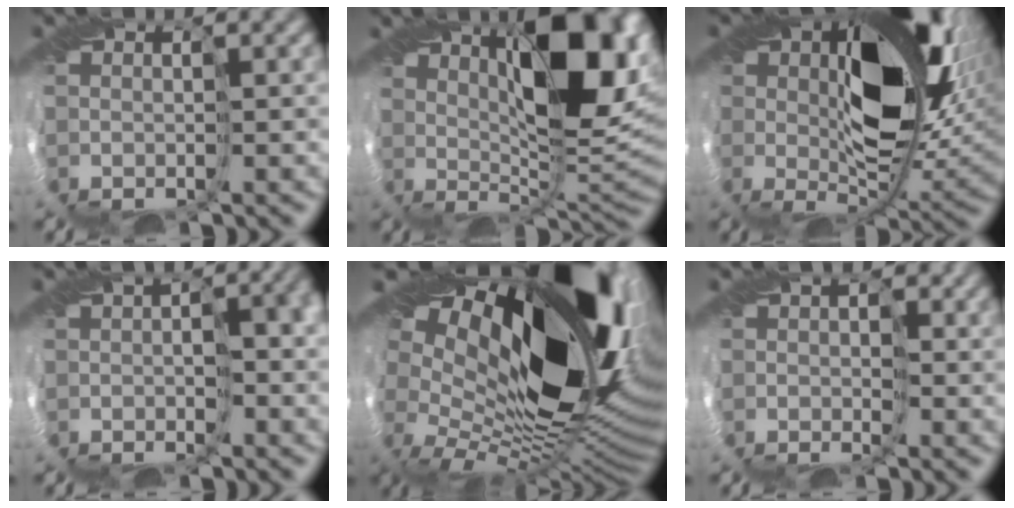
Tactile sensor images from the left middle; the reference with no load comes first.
{"total": 12.3, "force": [3.3, 4.4, 11.0], "torque": [-0.156, 0.003, 0.048]}
{"total": 14.7, "force": [2.7, 7.5, 12.3], "torque": [-0.186, -0.011, 0.047]}
{"total": 2.9, "force": [-1.4, 1.4, 2.1], "torque": [-0.025, -0.003, -0.018]}
{"total": 19.8, "force": [7.4, 10.2, 15.3], "torque": [-0.233, 0.023, 0.135]}
{"total": 1.2, "force": [-0.8, 0.8, -0.1], "torque": [0.010, -0.003, -0.021]}